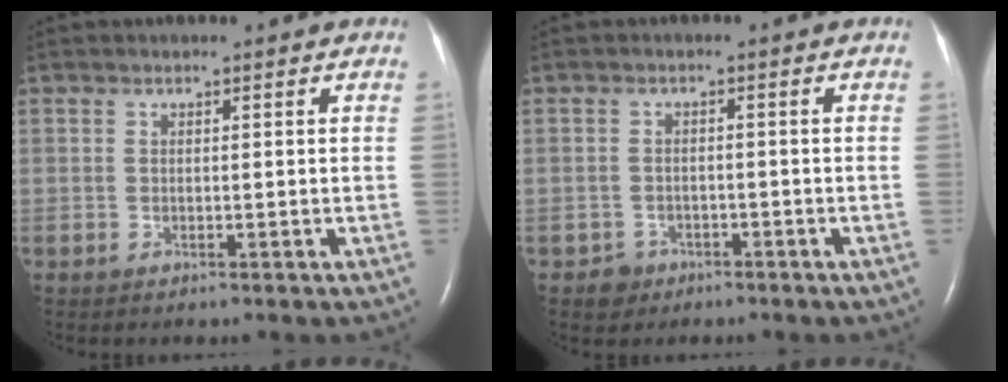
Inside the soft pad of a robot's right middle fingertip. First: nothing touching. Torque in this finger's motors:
{"motor_torque": [0.32, -0.26, 0.04, 0.01]}